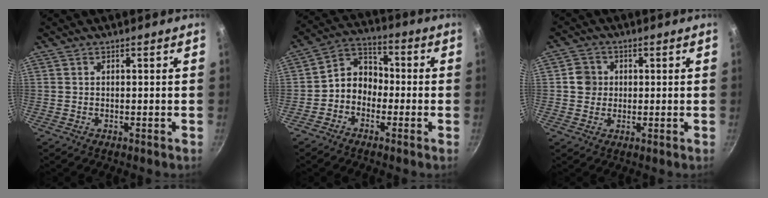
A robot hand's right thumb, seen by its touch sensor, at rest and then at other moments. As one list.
[{"total": 7.6, "force": [-2.0, 6.2, 3.9], "torque": [-0.031, 0.039, -0.056]}, {"total": 4.0, "force": [0.3, 3.8, 1.2], "torque": [0.005, 0.007, -0.001]}]